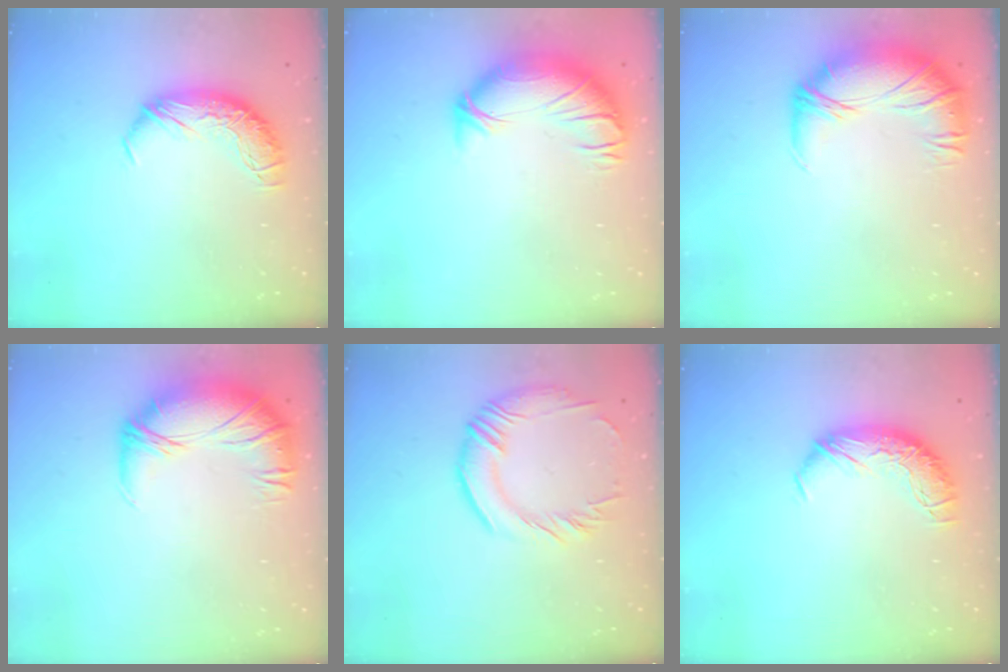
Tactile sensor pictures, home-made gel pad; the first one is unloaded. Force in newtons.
{"total": 3.2, "press": 0.5, "slide": 3.2}
{"total": 2.8, "press": 1.4, "slide": 2.5}
{"total": 2.8, "press": 1.4, "slide": 2.5}
{"total": 3.5, "press": 3.0, "slide": 1.6}
{"total": 0.0}